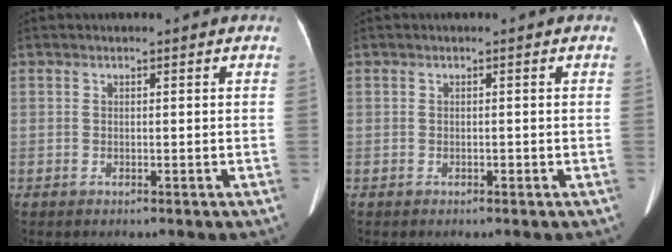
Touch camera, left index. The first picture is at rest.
{"total": 0.0}